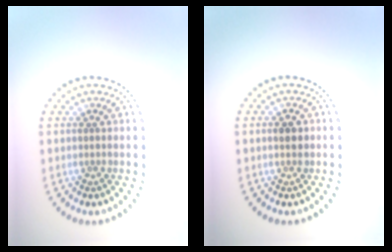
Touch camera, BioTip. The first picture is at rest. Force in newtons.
{"total": 1.2, "press": 1.2, "slide": 0.1}